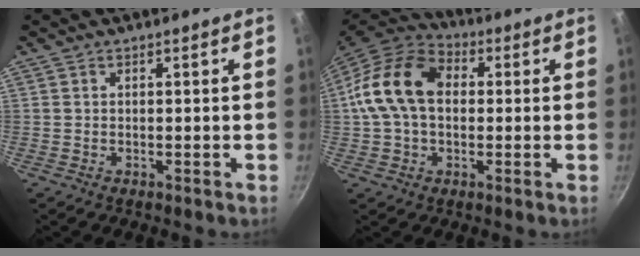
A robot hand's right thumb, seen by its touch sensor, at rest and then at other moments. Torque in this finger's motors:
{"motor_torque": [1.15, 2.70, 1.20, -0.60, 0.14]}